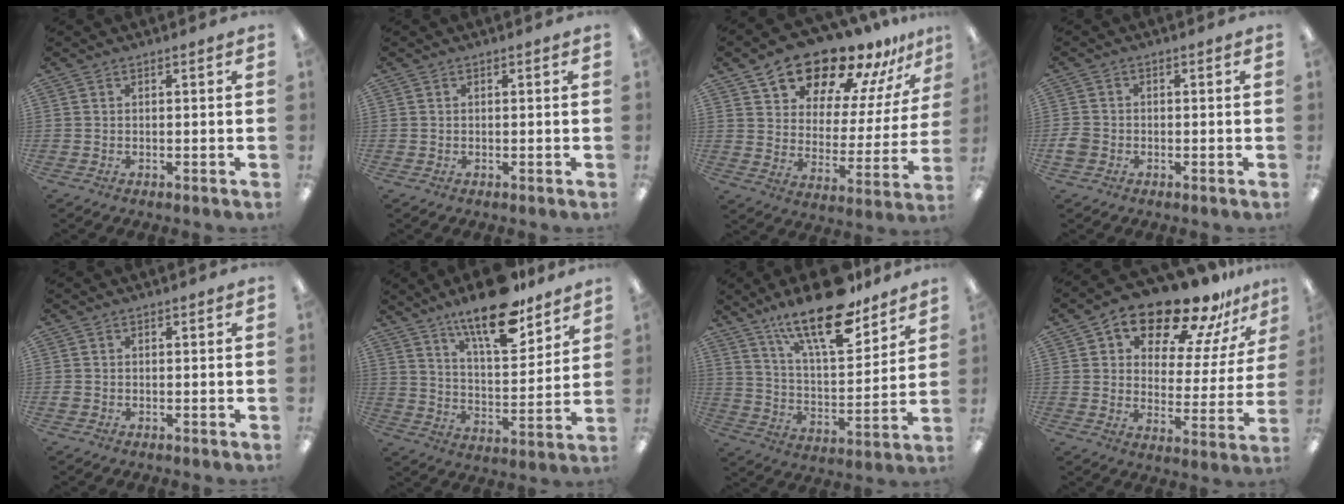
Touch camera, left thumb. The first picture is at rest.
{"total": 0.0}
{"total": 17.3, "force": [14.9, 7.0, 5.5], "torque": [-0.095, -0.124, 0.261]}
{"total": 3.1, "force": [-1.1, 2.6, 1.3], "torque": [-0.019, 0.008, -0.019]}
{"total": 0.9, "force": [-0.3, 0.8, 0.2], "torque": [-0.002, 0.004, -0.007]}
{"total": 16.8, "force": [12.7, 5.2, 9.8], "torque": [-0.151, -0.079, 0.212]}
{"total": 20.3, "force": [14.5, 6.6, 12.6], "torque": [-0.209, -0.088, 0.243]}
{"total": 17.6, "force": [14.2, 6.8, 8.0], "torque": [-0.131, -0.102, 0.241]}